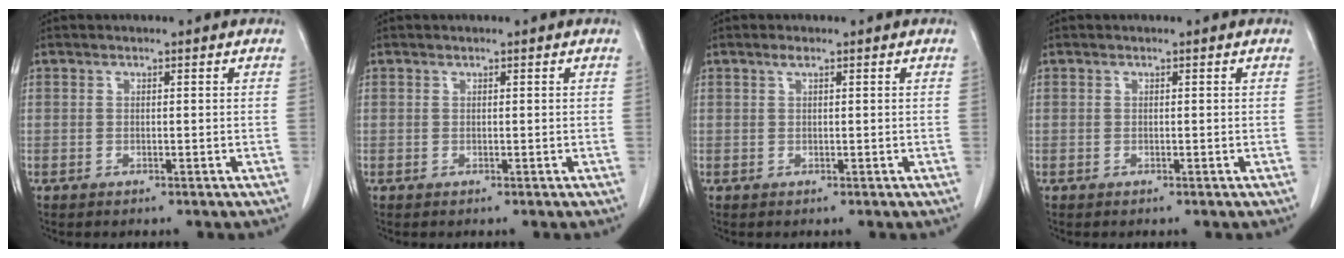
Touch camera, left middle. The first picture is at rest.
{"total": 0.0}
{"total": 0.8, "force": [0.5, 0.1, 0.6], "torque": [-0.013, 0.003, 0.010]}
{"total": 0.0}